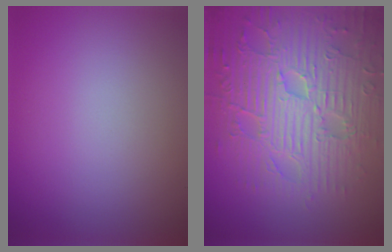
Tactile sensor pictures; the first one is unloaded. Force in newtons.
{"total": 9.4, "press": 6.8, "slide": 6.5}